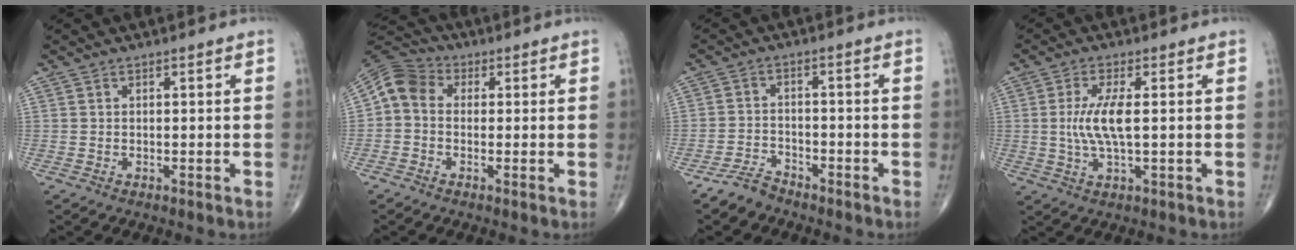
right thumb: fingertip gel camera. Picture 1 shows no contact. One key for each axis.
{"total": 7.0, "fx": 0.4, "fy": 5.6, "fz": 4.1, "tx": -0.068, "ty": 0.021, "tz": -0.011}
{"total": 4.0, "fx": -3.5, "fy": 1.7, "fz": 0.8, "tx": -0.015, "ty": 0.015, "tz": -0.069}
{"total": 6.6, "fx": 0.4, "fy": 1.5, "fz": 6.4, "tx": -0.149, "ty": -0.006, "tz": 0.009}